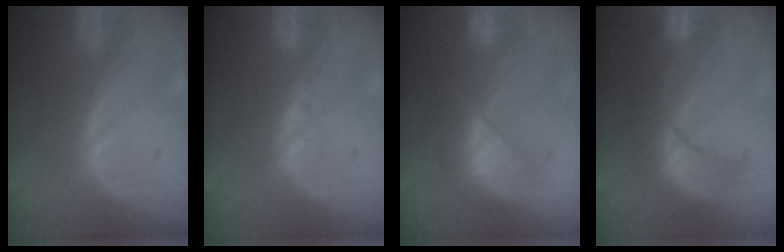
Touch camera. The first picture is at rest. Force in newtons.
{"total": 1.0, "press": 1.0, "slide": 0.2}
{"total": 7.8, "press": 7.1, "slide": 3.1}
{"total": 8.1, "press": 8.1, "slide": 0.7}